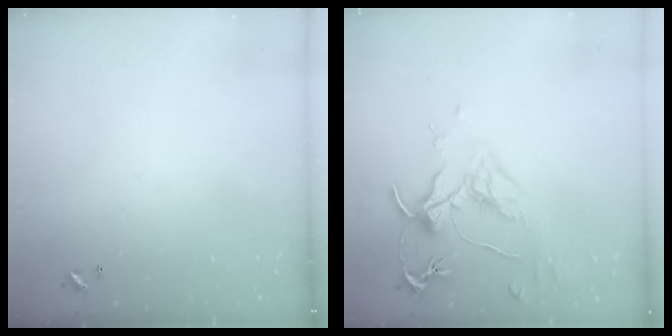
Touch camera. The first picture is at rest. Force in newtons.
{"total": 1.7, "press": 1.4, "slide": 0.9}